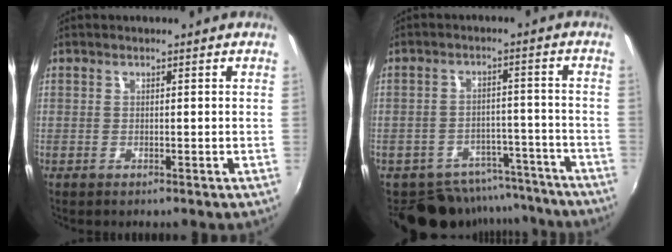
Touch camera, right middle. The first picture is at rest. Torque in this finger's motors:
{"motor_torque": [1.05, -1.09, 0.05, 0.03]}